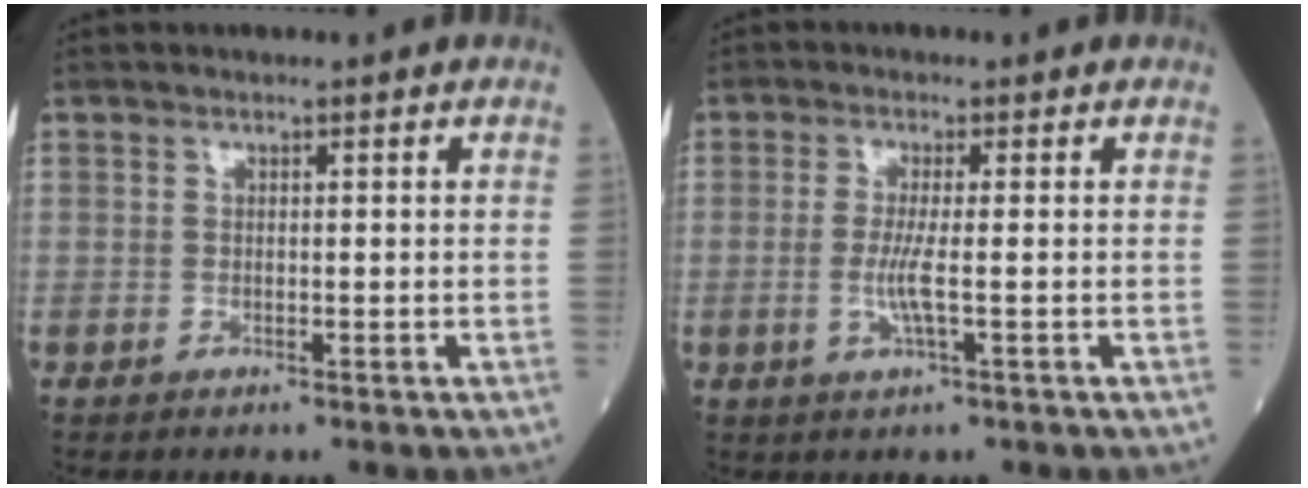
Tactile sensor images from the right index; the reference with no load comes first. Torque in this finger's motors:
{"motor_torque": [-0.01, 0.01, -0.01, 0.02]}